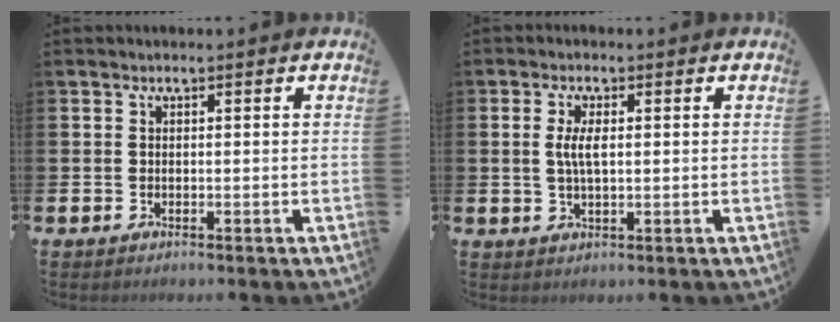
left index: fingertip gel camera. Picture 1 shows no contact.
{"total": 3.4, "force": [0.7, 1.2, 3.1], "torque": [-0.061, 0.006, 0.008]}